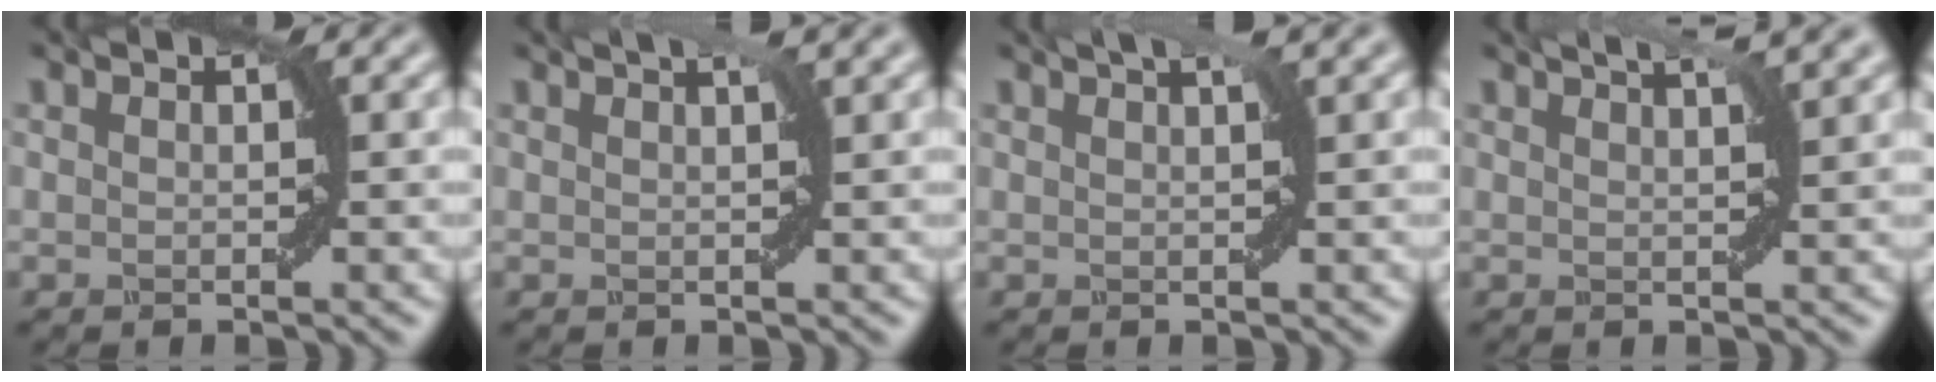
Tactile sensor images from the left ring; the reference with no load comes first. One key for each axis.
{"total": 3.4, "fx": 1.9, "fy": 1.2, "fz": 2.5, "tx": -0.017, "ty": 0.015, "tz": 0.002}
{"total": 3.7, "fx": 2.1, "fy": 1.3, "fz": 2.8, "tx": -0.022, "ty": 0.015, "tz": 0.006}
{"total": 5.5, "fx": 3.6, "fy": 1.9, "fz": 3.7, "tx": -0.033, "ty": 0.034, "tz": 0.023}